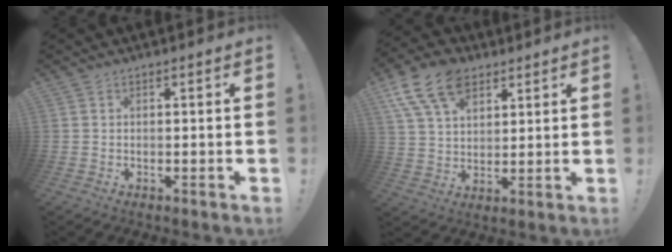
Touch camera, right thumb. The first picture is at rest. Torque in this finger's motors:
{"motor_torque": [-0.44, 1.26, 0.41, -0.13, 0.17]}